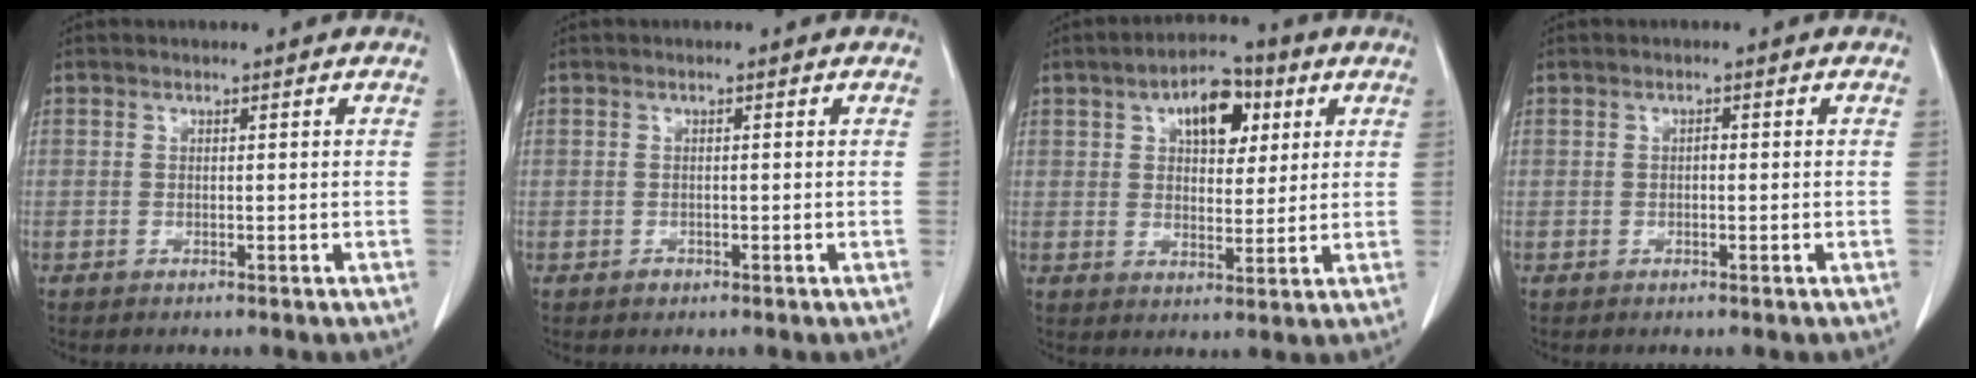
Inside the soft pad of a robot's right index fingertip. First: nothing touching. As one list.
[{"total": 1.6, "force": [-0.7, 1.4, 0.5], "torque": [-0.007, 0.003, -0.007]}, {"total": 10.3, "force": [3.9, 5.6, 7.6], "torque": [-0.129, 0.026, 0.066]}, {"total": 1.1, "force": [0.0, 0.7, 0.9], "torque": [-0.018, 0.003, -0.001]}]